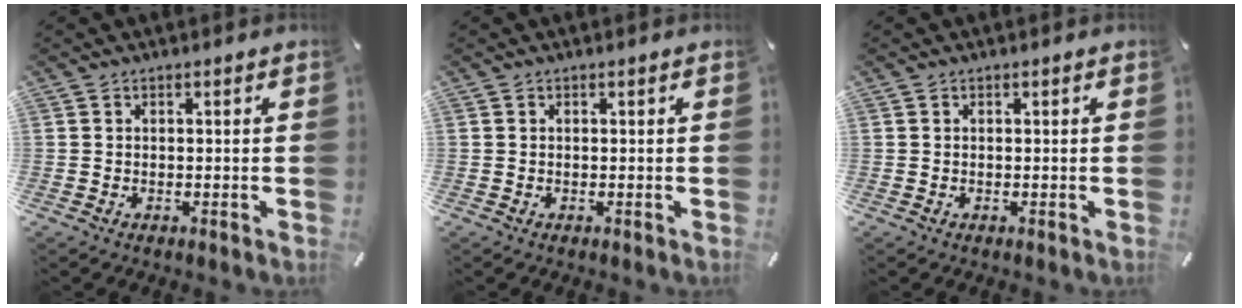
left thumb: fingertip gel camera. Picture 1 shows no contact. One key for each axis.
{"total": 0.0}
{"total": 0.0}